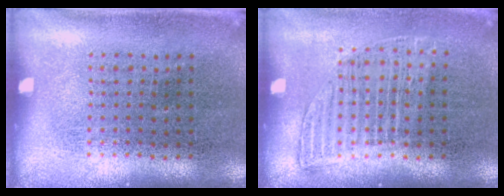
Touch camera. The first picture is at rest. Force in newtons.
{"total": 1.1, "press": 1.0, "slide": 0.5}